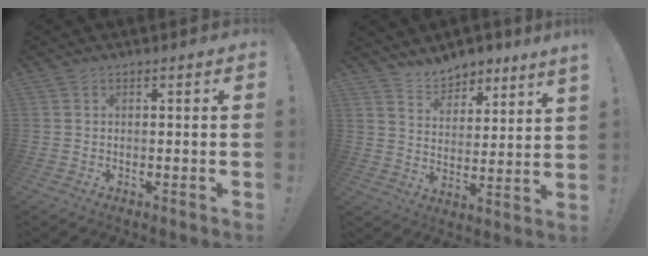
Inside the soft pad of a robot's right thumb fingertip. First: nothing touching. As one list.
[{"total": 7.4, "force": [7.1, 1.7, 0.6], "torque": [-0.020, -0.058, 0.135]}]